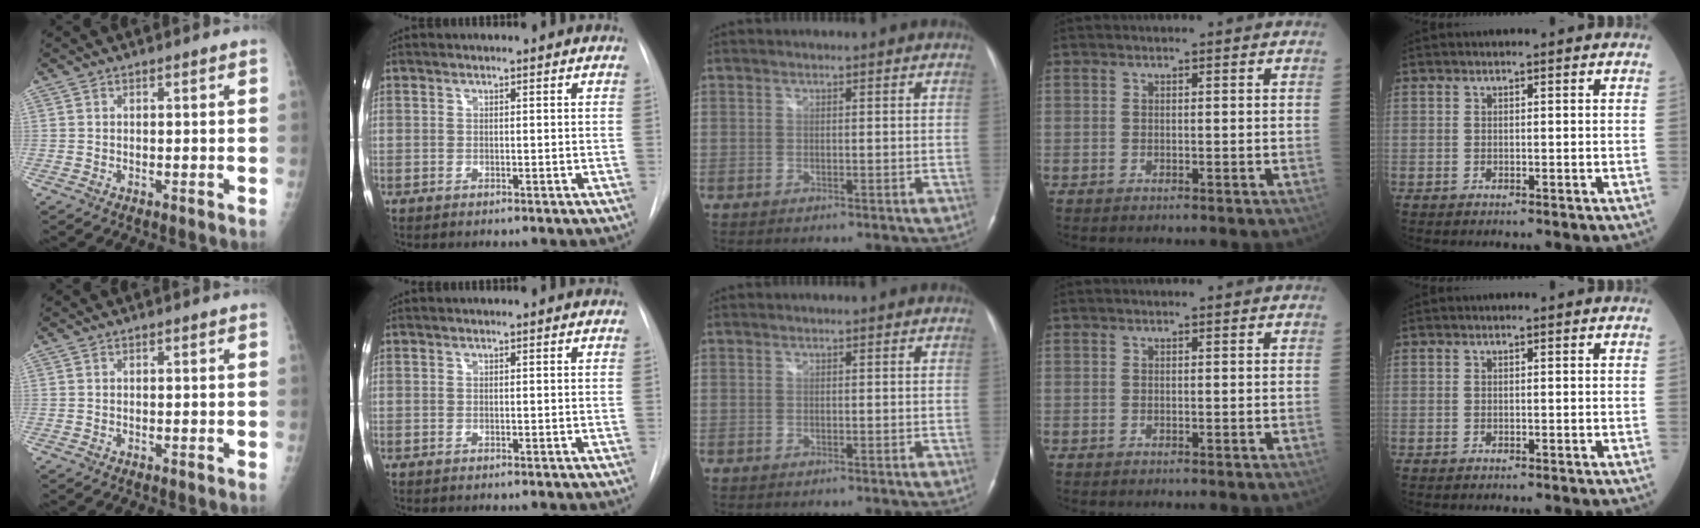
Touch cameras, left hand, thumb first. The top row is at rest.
{}